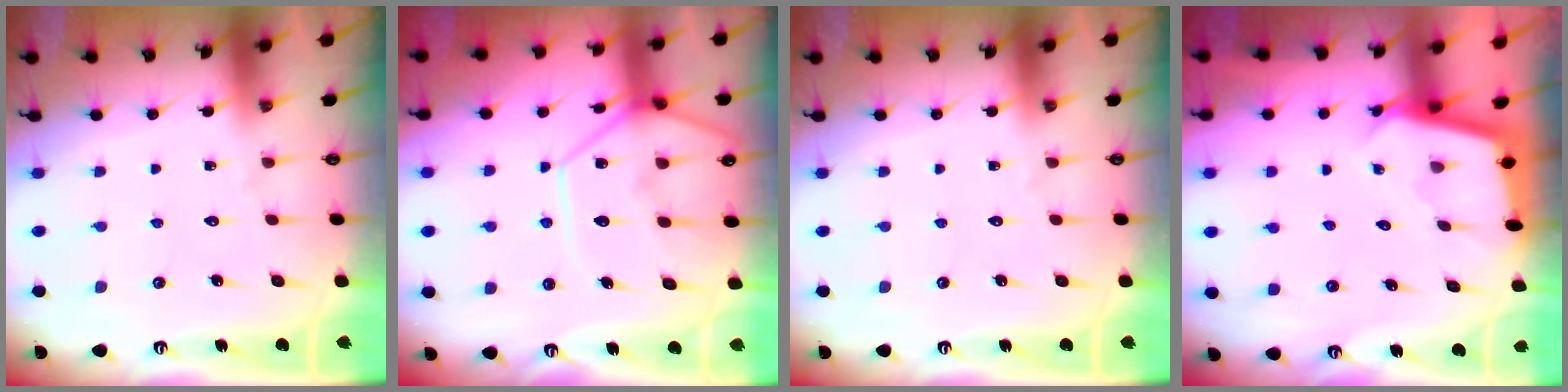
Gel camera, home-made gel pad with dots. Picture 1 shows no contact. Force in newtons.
{"total": 12.0, "press": 11.9, "slide": 1.4}
{"total": 0.0}
{"total": 2.3, "press": 2.3, "slide": 0.2}